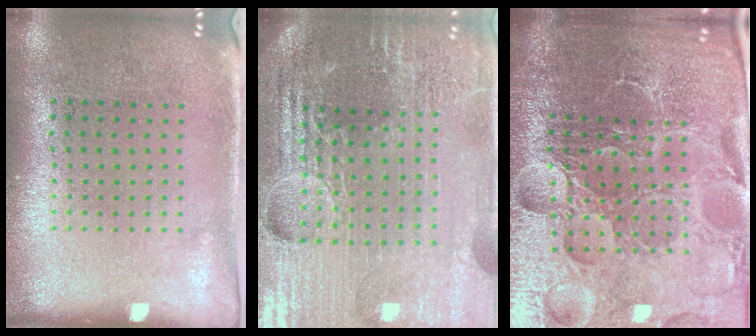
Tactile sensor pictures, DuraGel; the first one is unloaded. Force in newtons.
{"total": 6.0, "press": 5.4, "slide": 2.6}
{"total": 6.2, "press": 5.6, "slide": 2.7}